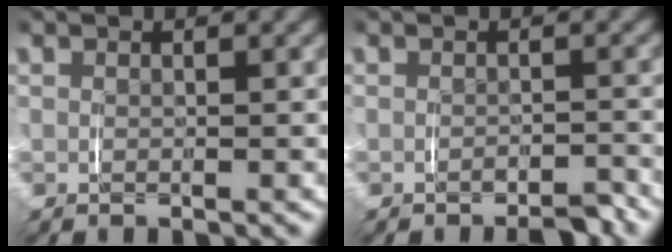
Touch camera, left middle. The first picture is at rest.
{"total": 1.9, "force": [-1.8, 0.4, 0.6], "torque": [-0.005, 0.001, -0.033]}